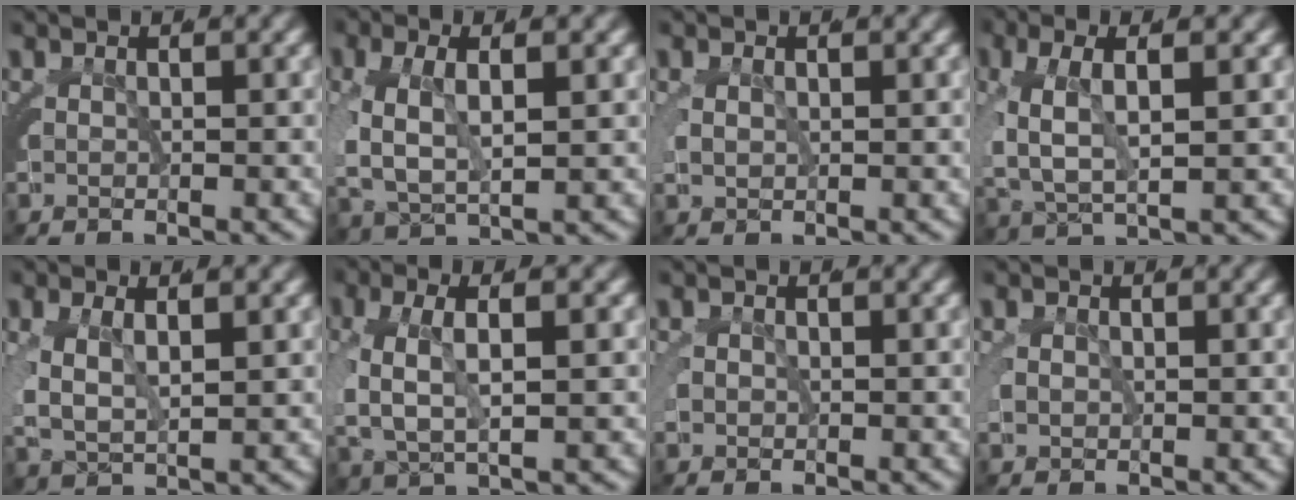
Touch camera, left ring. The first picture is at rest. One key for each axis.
{"total": 5.9, "fx": -0.2, "fy": 3.8, "fz": 4.5, "tx": -0.108, "ty": -0.010, "tz": 0.006}
{"total": 1.7, "fx": 0.3, "fy": 1.3, "fz": 1.0, "tx": -0.033, "ty": -0.008, "tz": 0.012}
{"total": 6.3, "fx": 0.0, "fy": 3.8, "fz": 5.0, "tx": -0.115, "ty": -0.005, "tz": 0.007}
{"total": 4.7, "fx": 0.4, "fy": 3.4, "fz": 3.3, "tx": -0.086, "ty": -0.010, "tz": 0.015}
{"total": 5.6, "fx": -0.1, "fy": 3.1, "fz": 4.7, "tx": -0.109, "ty": -0.006, "tz": 0.006}
{"total": 1.1, "fx": -0.3, "fy": 1.0, "fz": 0.4, "tx": -0.017, "ty": 0.001, "tz": -0.007}
{"total": 1.4, "fx": -0.1, "fy": 1.2, "fz": 0.8, "tx": -0.023, "ty": -0.004, "tz": 0.001}